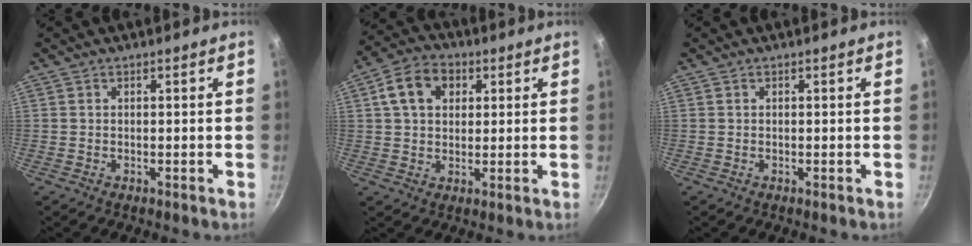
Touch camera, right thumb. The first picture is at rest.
{"total": 9.3, "force": [2.9, 6.9, 5.6], "torque": [-0.080, 0.011, 0.038]}
{"total": 0.0}